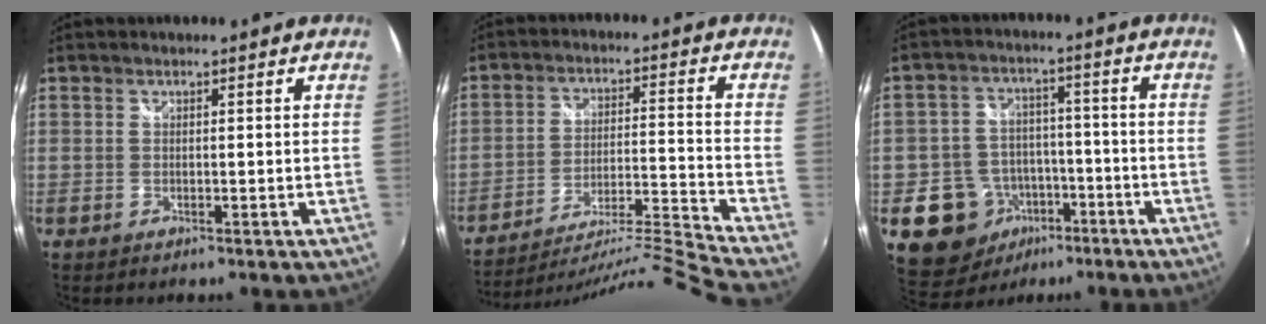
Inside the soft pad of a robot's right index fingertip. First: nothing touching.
{"total": 16.7, "force": [-15.1, -4.9, 5.0], "torque": [-0.087, -0.019, -0.251]}
{"total": 11.3, "force": [-5.3, 9.6, 2.7], "torque": [-0.076, 0.029, -0.068]}